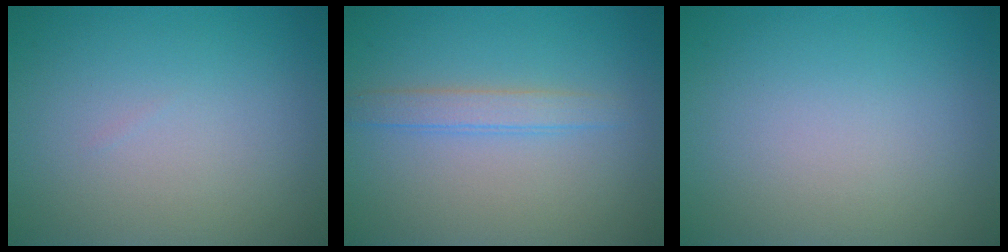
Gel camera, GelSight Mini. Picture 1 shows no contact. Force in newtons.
{"total": 1.9, "press": 1.9, "slide": 0.0}
{"total": 0.0}